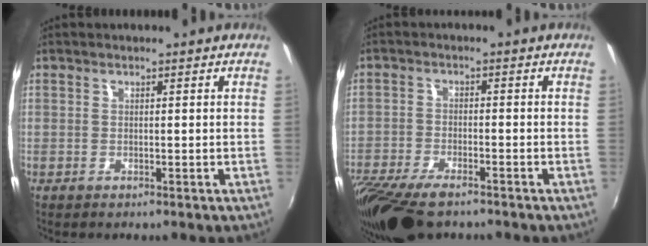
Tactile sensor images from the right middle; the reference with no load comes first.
{"total": 13.9, "force": [-10.5, 4.7, 7.9], "torque": [-0.186, -0.051, -0.186]}